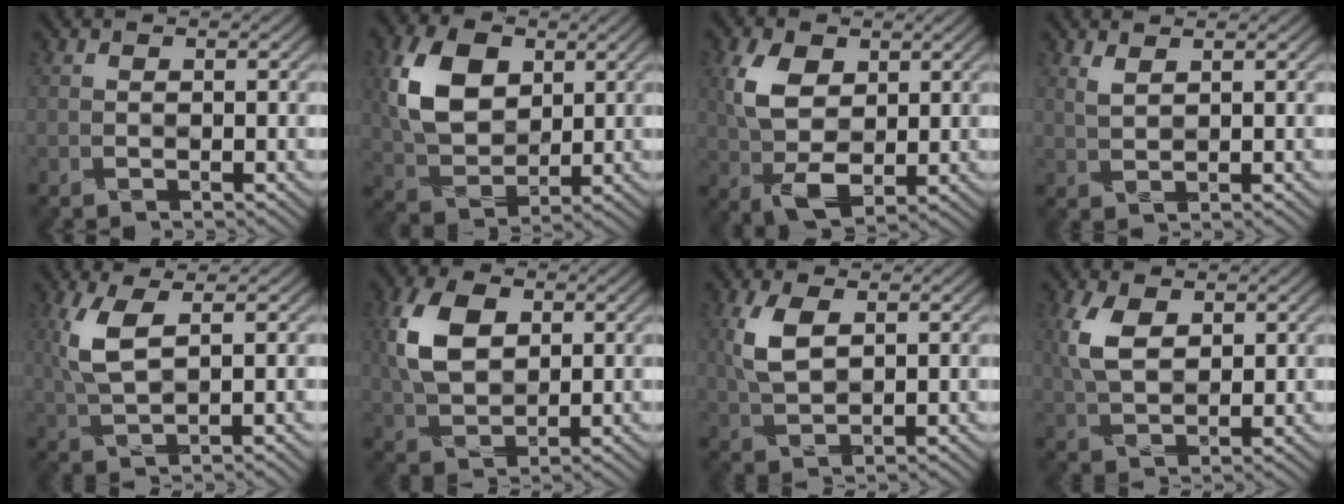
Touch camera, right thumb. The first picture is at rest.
{"total": 10.3, "force": [2.8, 7.0, 7.0], "torque": [-0.167, 0.011, 0.046]}
{"total": 8.0, "force": [1.3, 5.2, 6.0], "torque": [-0.142, 0.001, 0.021]}
{"total": 1.8, "force": [1.4, 0.2, 1.1], "torque": [-0.028, 0.001, 0.029]}
{"total": 6.1, "force": [1.5, 2.1, 5.6], "torque": [-0.133, 0.007, 0.024]}
{"total": 8.9, "force": [1.8, 5.8, 6.6], "torque": [-0.162, 0.011, 0.029]}
{"total": 5.8, "force": [1.3, 3.0, 4.8], "torque": [-0.114, 0.007, 0.023]}
{"total": 6.6, "force": [1.9, 3.8, 5.0], "torque": [-0.120, 0.004, 0.036]}